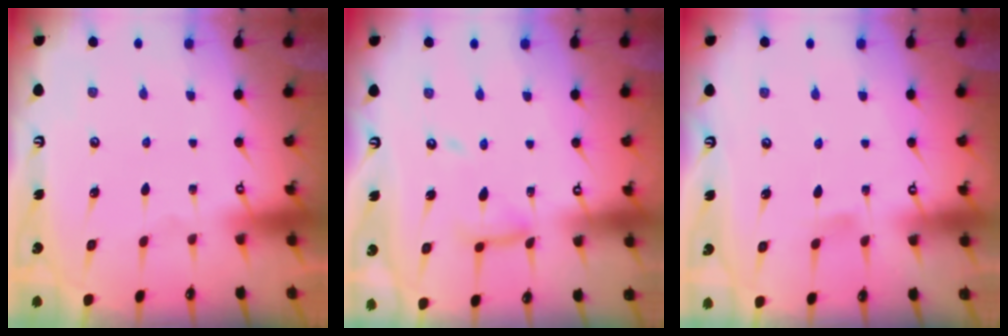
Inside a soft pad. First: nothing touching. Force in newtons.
{"total": 10.7, "press": 10.7, "slide": 1.0}
{"total": 3.2, "press": 3.2, "slide": 0.4}